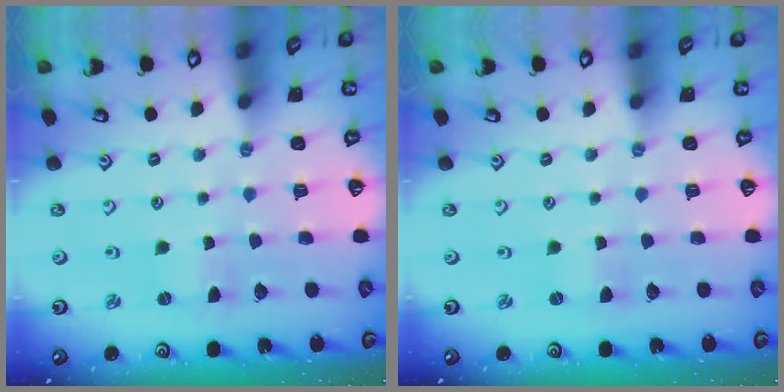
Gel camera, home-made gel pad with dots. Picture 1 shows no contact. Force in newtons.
{"total": 0.0}